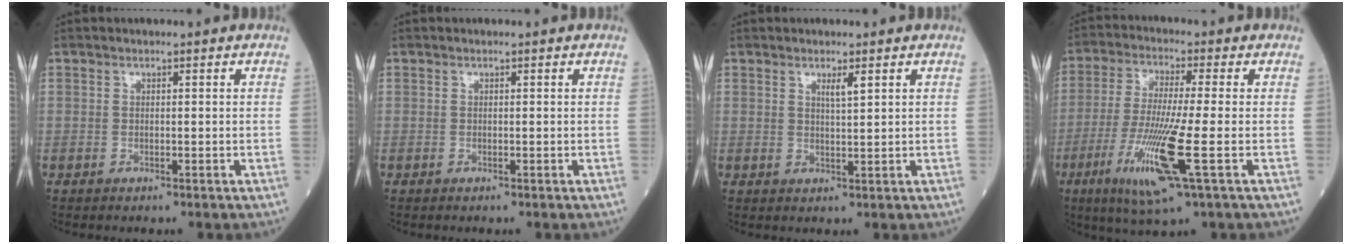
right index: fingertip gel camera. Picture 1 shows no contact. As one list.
[{"total": 0.0}, {"total": 1.9, "force": [1.1, -0.1, 1.6], "torque": [-0.031, -0.004, 0.020]}, {"total": 12.2, "force": [-4.2, 0.0, 11.5], "torque": [-0.239, -0.029, -0.081]}]